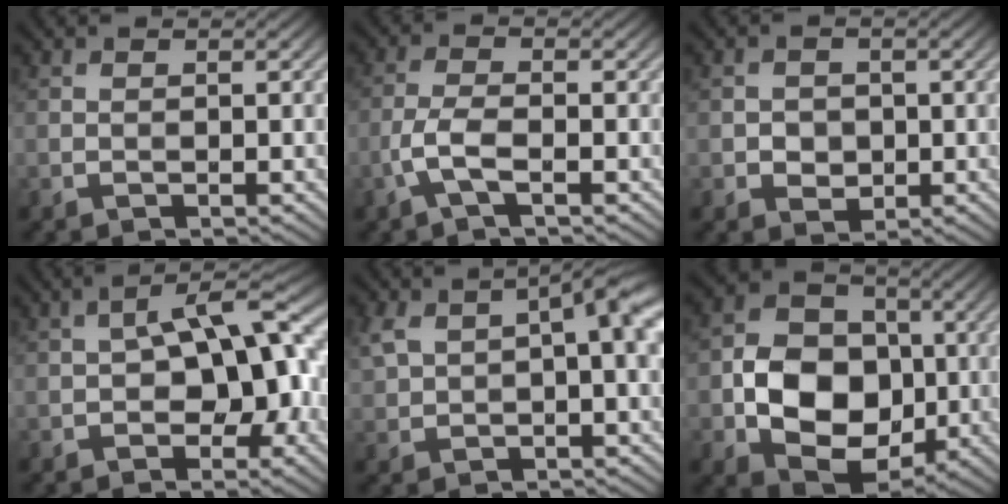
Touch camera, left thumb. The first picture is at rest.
{"total": 3.7, "force": [-1.6, 1.1, 3.1], "torque": [-0.076, 0.003, -0.043]}
{"total": 2.5, "force": [-0.4, 2.2, 1.1], "torque": [-0.020, -0.006, -0.012]}
{"total": 10.9, "force": [-0.7, 5.9, 9.1], "torque": [-0.113, 0.022, -0.019]}
{"total": 10.2, "force": [3.2, 5.2, 8.2], "torque": [-0.175, 0.010, 0.056]}
{"total": 12.2, "force": [-1.9, 9.2, 7.7], "torque": [-0.138, -0.008, -0.044]}